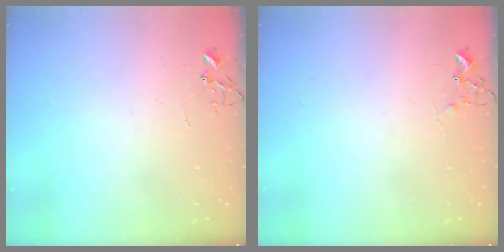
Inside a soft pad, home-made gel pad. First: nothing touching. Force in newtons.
{"total": 5.4, "press": 5.3, "slide": 0.8}